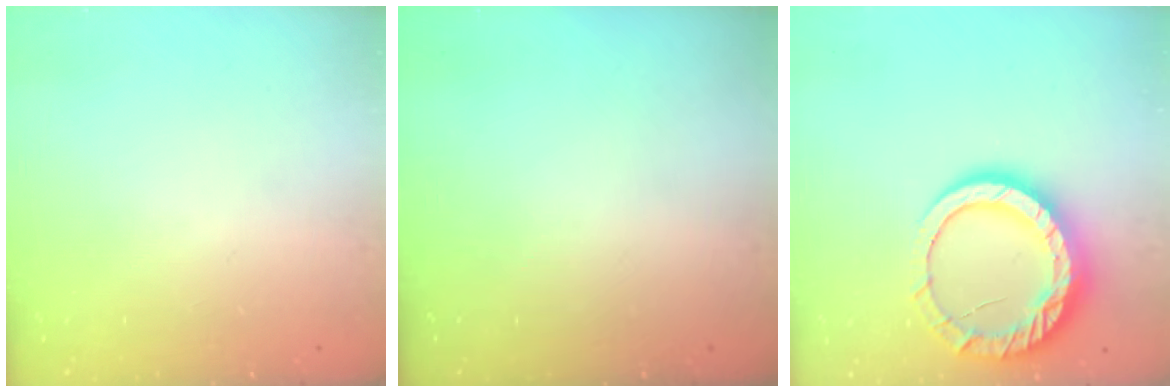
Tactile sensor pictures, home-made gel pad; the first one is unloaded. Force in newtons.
{"total": 0.0}
{"total": 16.2, "press": 16.1, "slide": 1.2}